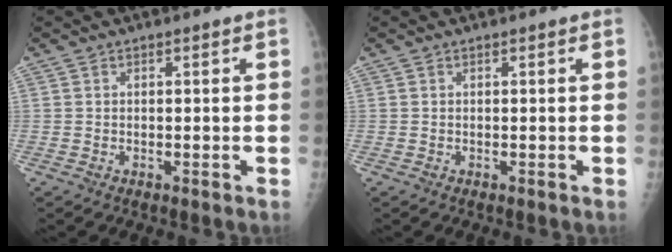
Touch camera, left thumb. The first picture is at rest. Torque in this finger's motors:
{"motor_torque": [0.02, 0.02, -0.01, -0.03, 0.00]}